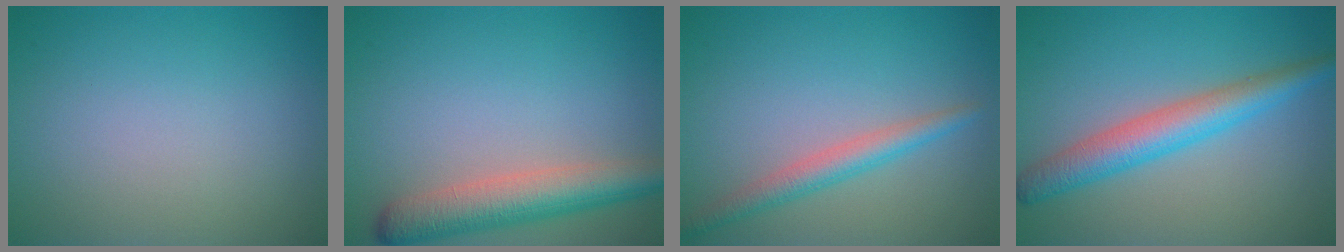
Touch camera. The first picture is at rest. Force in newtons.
{"total": 5.4, "press": 5.4, "slide": 0.1}
{"total": 2.7, "press": 2.7, "slide": 0.1}
{"total": 4.7, "press": 4.7, "slide": 0.1}